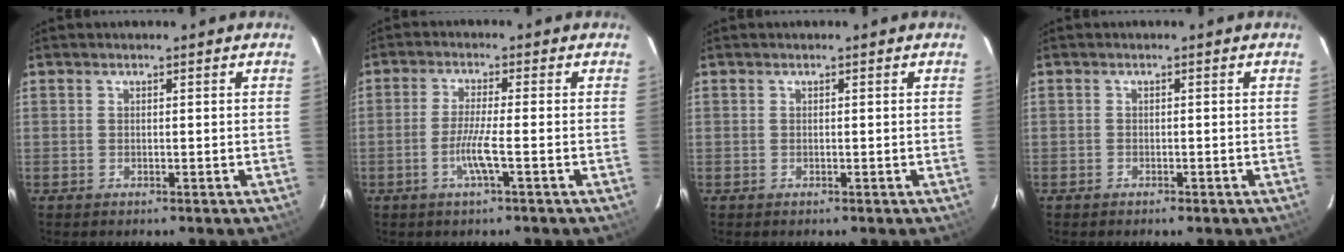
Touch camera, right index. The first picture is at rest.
{"total": 4.7, "force": [-2.0, -0.5, 4.3], "torque": [-0.089, -0.006, -0.040]}
{"total": 0.0}
{"total": 0.9, "force": [-0.7, 0.4, 0.2], "torque": [-0.010, 0.001, -0.011]}